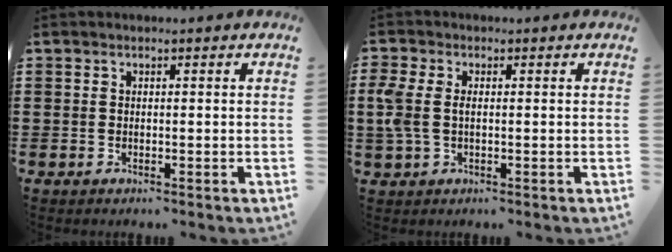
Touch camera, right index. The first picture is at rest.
{"total": 3.7, "force": [-0.1, 2.1, 3.0], "torque": [-0.091, -0.005, -0.012]}